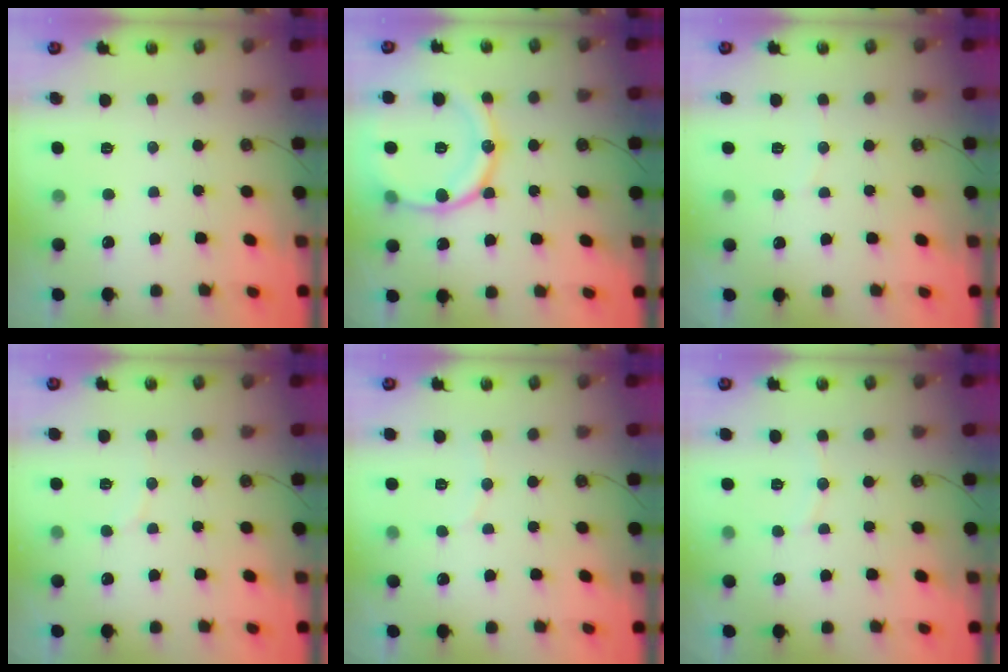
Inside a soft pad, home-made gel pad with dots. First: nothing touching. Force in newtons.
{"total": 19.3, "press": 19.0, "slide": 3.4}
{"total": 2.3, "press": 2.0, "slide": 1.0}
{"total": 5.0, "press": 5.0, "slide": 0.4}
{"total": 4.5, "press": 4.4, "slide": 0.9}
{"total": 4.4, "press": 4.3, "slide": 0.9}